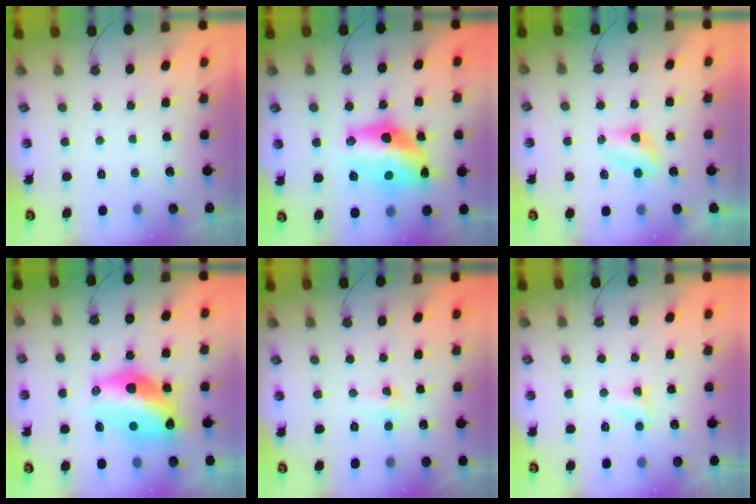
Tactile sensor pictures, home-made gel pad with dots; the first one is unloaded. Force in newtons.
{"total": 18.3, "press": 17.9, "slide": 3.5}
{"total": 3.8, "press": 3.8, "slide": 0.5}
{"total": 16.2, "press": 16.1, "slide": 1.0}
{"total": 3.1, "press": 2.9, "slide": 1.1}
{"total": 3.8, "press": 3.8, "slide": 0.6}